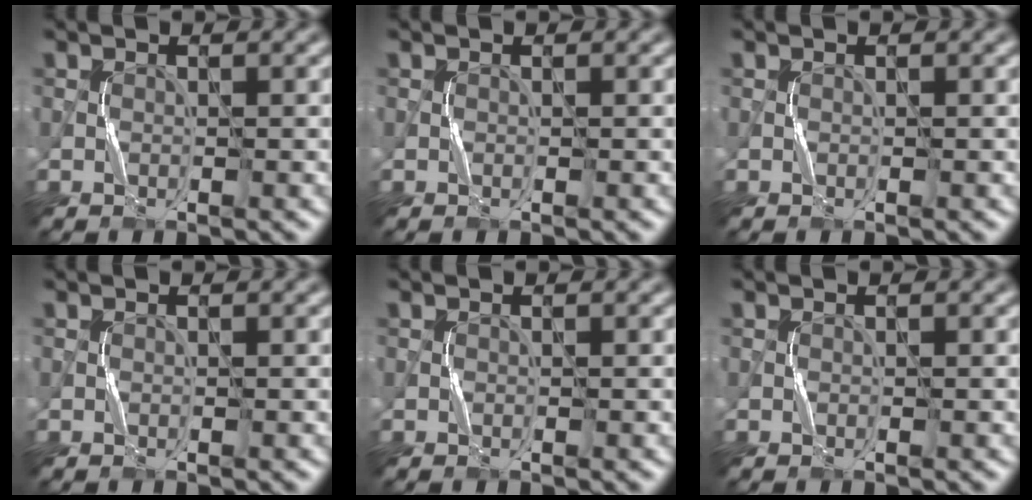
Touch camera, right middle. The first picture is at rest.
{"total": 0.0}
{"total": 0.0}
{"total": 0.0}
{"total": 0.0}
{"total": 0.0}